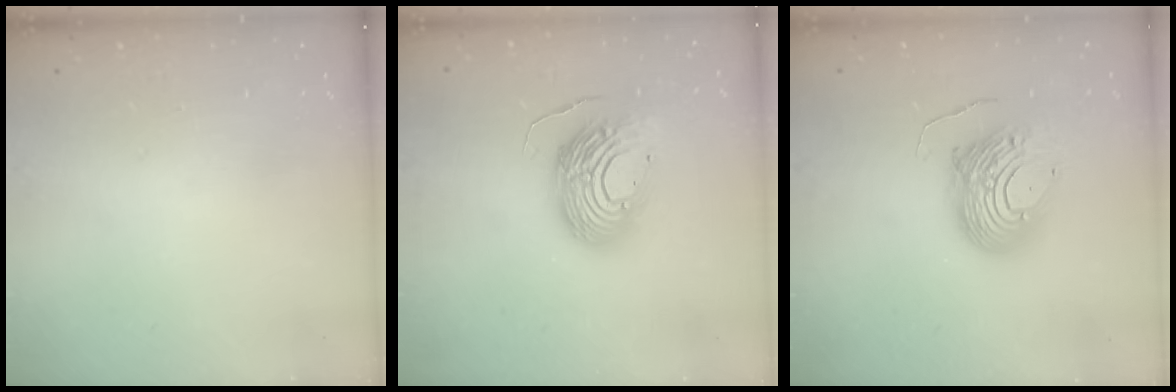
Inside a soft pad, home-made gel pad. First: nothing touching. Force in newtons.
{"total": 16.0, "press": 15.8, "slide": 2.4}
{"total": 14.4, "press": 14.4, "slide": 1.2}